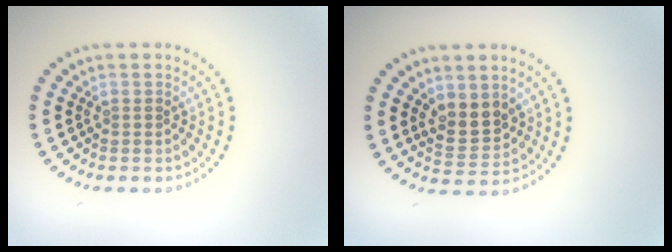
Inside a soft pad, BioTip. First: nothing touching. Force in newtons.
{"total": 2.8, "press": 2.6, "slide": 1.0}